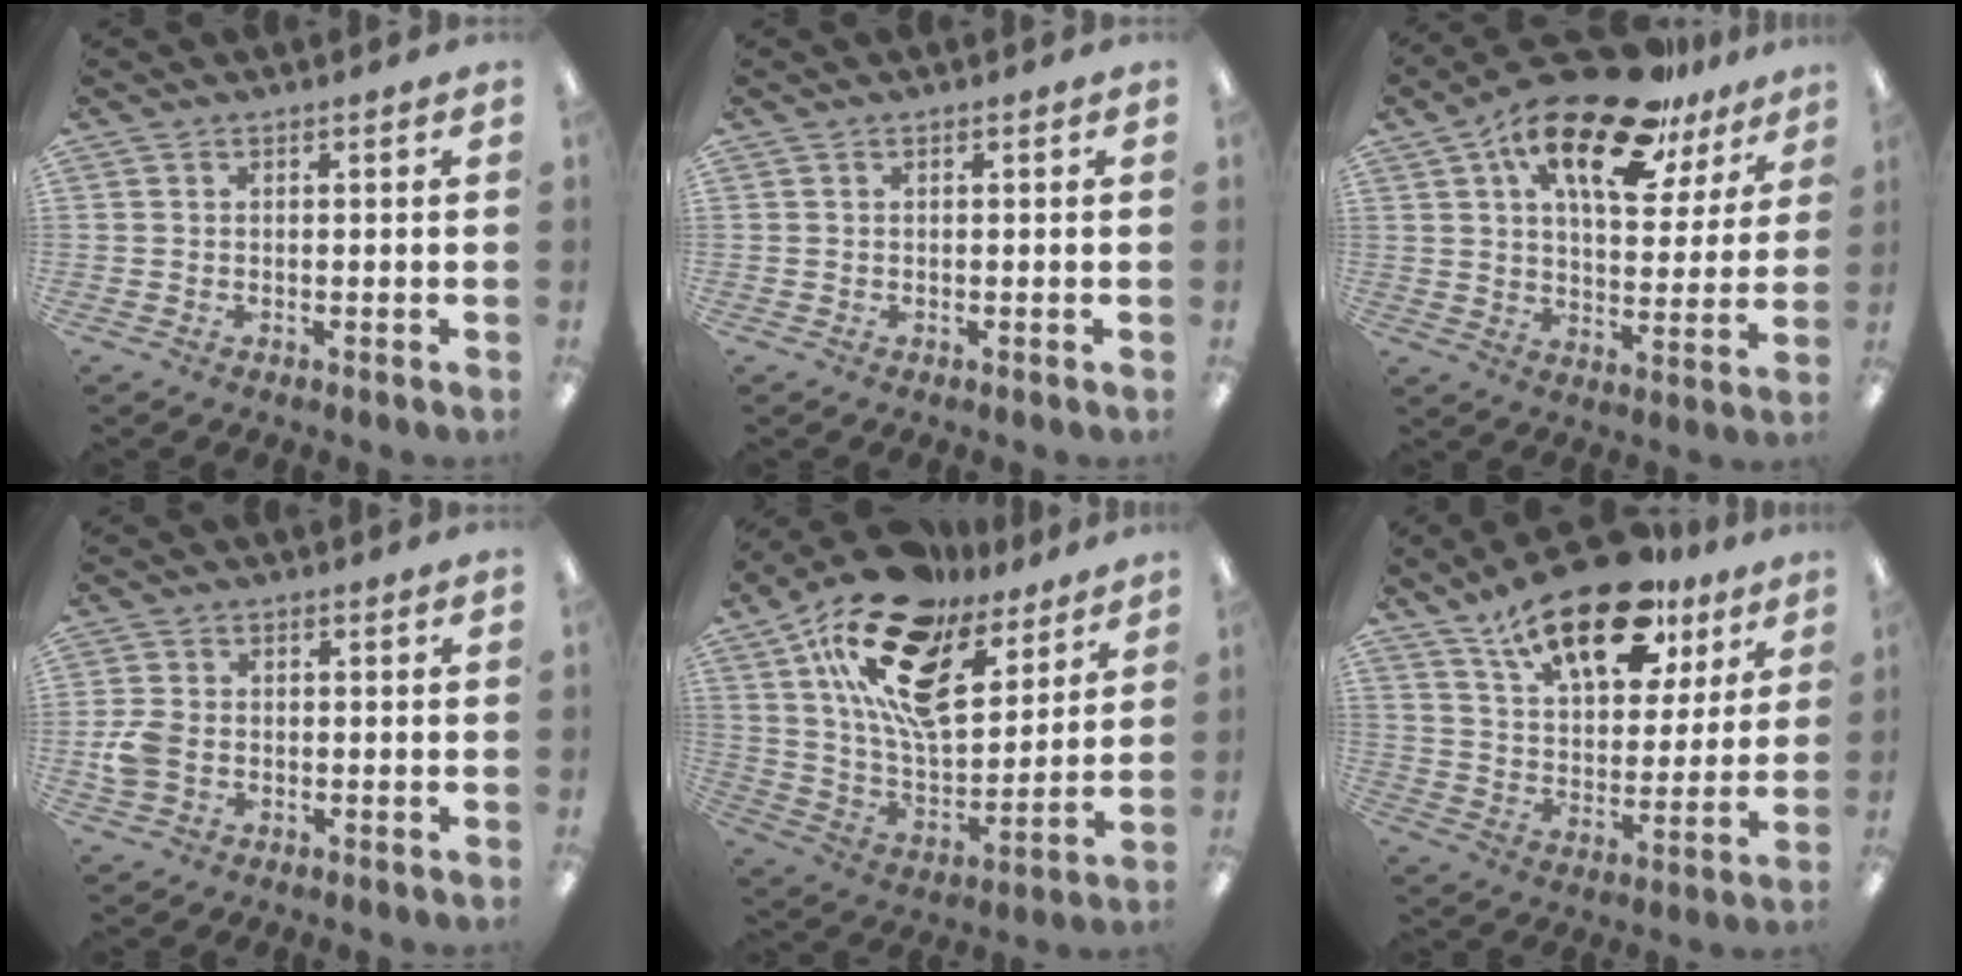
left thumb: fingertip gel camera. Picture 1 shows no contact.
{"total": 0.0}
{"total": 20.5, "force": [13.2, 8.1, 13.5], "torque": [-0.228, -0.064, 0.220]}
{"total": 5.5, "force": [-0.9, 4.1, 3.5], "torque": [-0.071, 0.008, -0.015]}
{"total": 22.1, "force": [13.4, 10.7, 13.9], "torque": [-0.259, -0.069, 0.234]}
{"total": 20.7, "force": [13.6, 9.6, 12.4], "torque": [-0.200, -0.064, 0.230]}